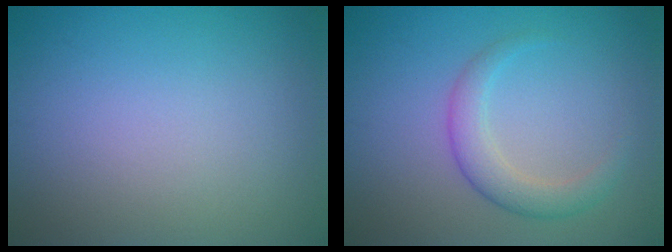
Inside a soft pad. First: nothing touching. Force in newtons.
{"total": 2.8, "press": 2.8, "slide": 0.1}